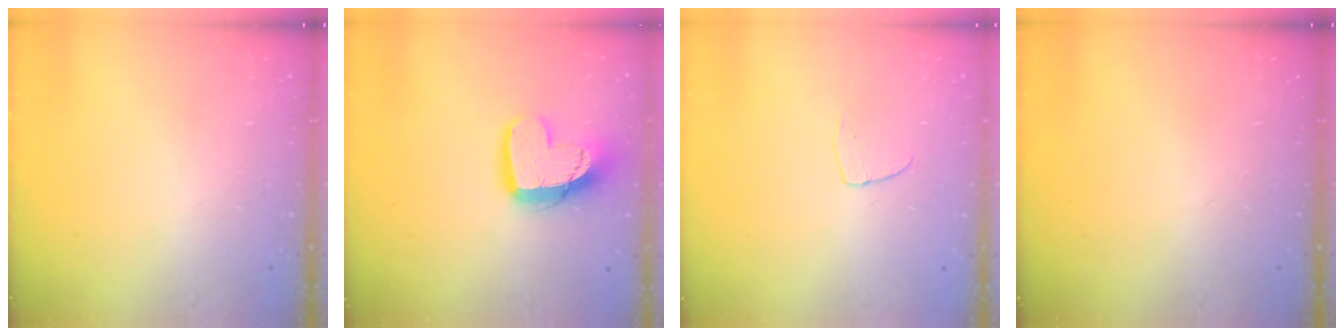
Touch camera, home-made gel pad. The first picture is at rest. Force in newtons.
{"total": 14.0, "press": 13.9, "slide": 1.3}
{"total": 3.6, "press": 3.6, "slide": 0.3}
{"total": 0.0}